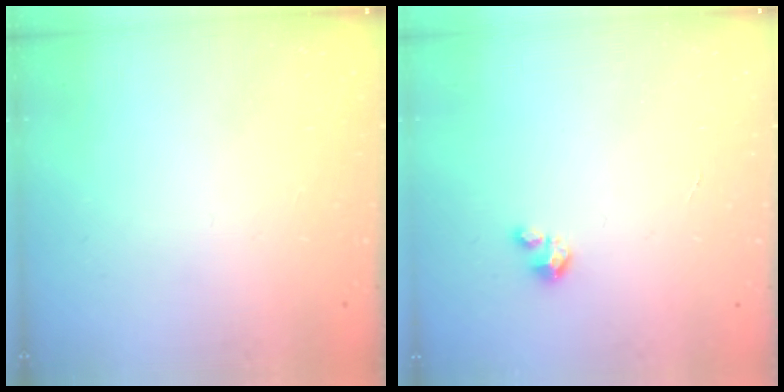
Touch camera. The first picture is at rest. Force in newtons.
{"total": 2.7, "press": 2.7, "slide": 0.2}